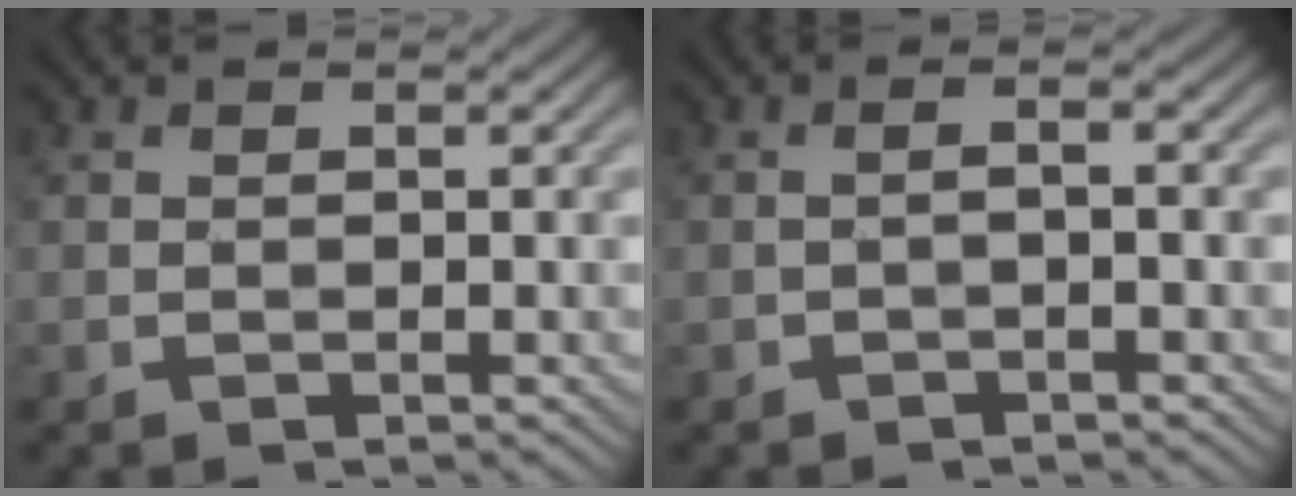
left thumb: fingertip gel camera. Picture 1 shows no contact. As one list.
[{"total": 1.0, "force": [-0.4, 0.2, 0.9], "torque": [-0.014, 0.008, -0.012]}]